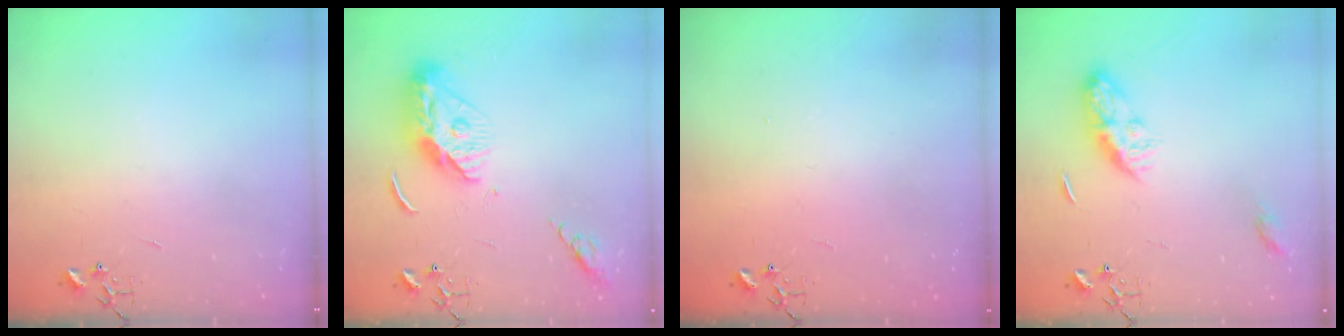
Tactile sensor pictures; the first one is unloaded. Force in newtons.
{"total": 13.1, "press": 13.0, "slide": 1.3}
{"total": 1.1, "press": 1.1, "slide": 0.1}
{"total": 8.8, "press": 8.8, "slide": 0.0}